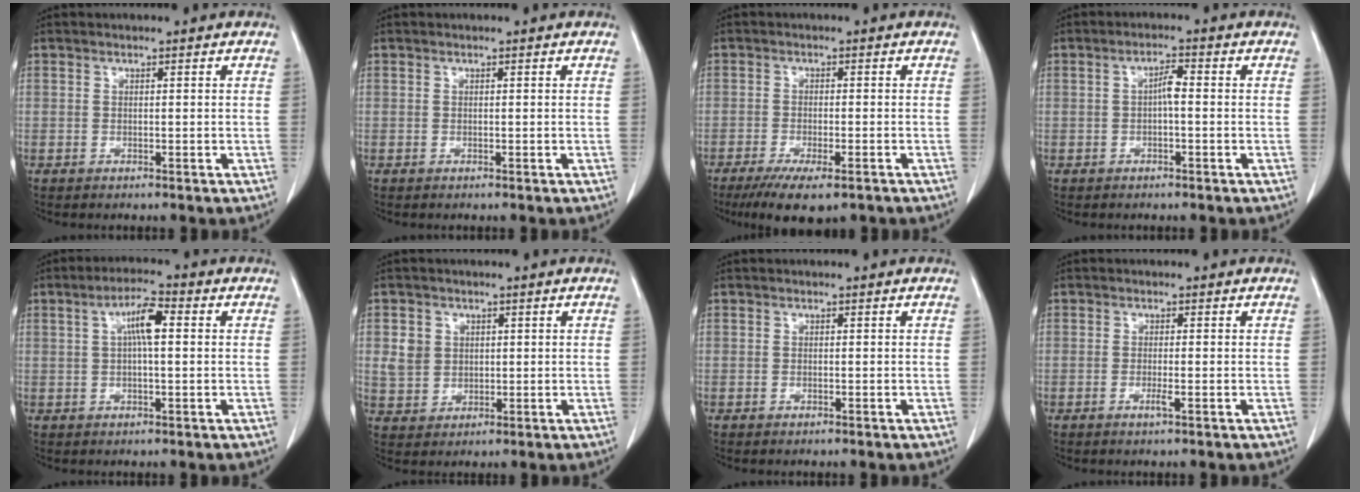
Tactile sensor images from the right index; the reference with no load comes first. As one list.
[{"total": 0.0}, {"total": 8.6, "force": [-6.1, 2.0, 5.8], "torque": [-0.087, -0.018, -0.091]}, {"total": 2.4, "force": [-0.2, 0.5, 2.4], "torque": [-0.040, 0.006, -0.004]}, {"total": 5.5, "force": [1.2, 1.0, 5.3], "torque": [-0.096, 0.015, 0.019]}, {"total": 4.5, "force": [1.1, 4.0, 1.6], "torque": [-0.034, 0.013, 0.029]}, {"total": 0.0}, {"total": 1.5, "force": [-0.7, -0.1, 1.3], "torque": [-0.026, -0.003, -0.012]}]